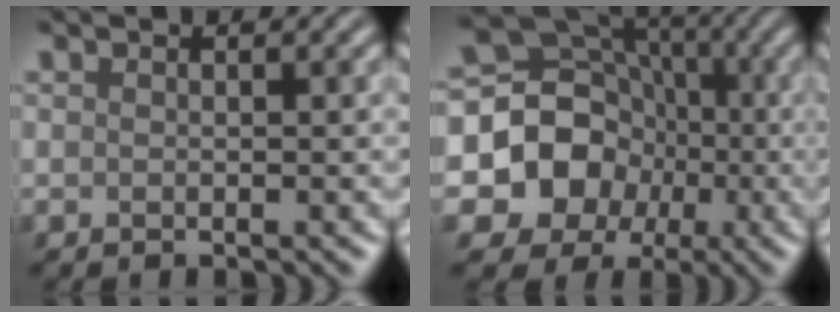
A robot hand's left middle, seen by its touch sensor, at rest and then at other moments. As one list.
[{"total": 14.8, "force": [-1.4, 13.6, 5.6], "torque": [-0.136, 0.027, -0.050]}]